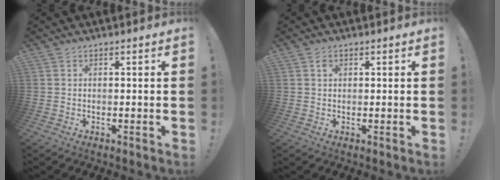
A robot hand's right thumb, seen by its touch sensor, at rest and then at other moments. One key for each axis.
{"total": 0.8, "fx": 0.3, "fy": 0.8, "fz": 0.2, "tx": 0.004, "ty": -0.001, "tz": 0.003}